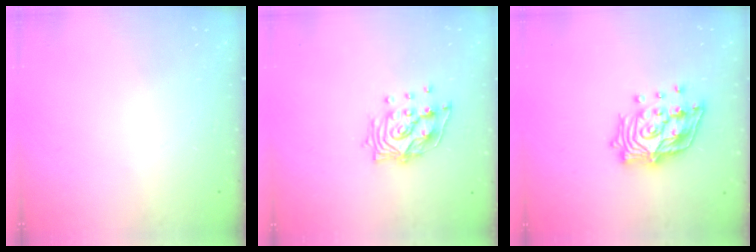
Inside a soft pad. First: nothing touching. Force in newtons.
{"total": 11.7, "press": 11.6, "slide": 1.4}
{"total": 17.1, "press": 16.9, "slide": 2.5}